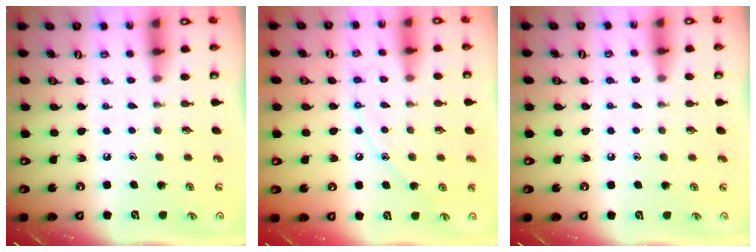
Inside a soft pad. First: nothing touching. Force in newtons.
{"total": 8.0, "press": 8.0, "slide": 0.6}
{"total": 3.2, "press": 3.2, "slide": 0.4}